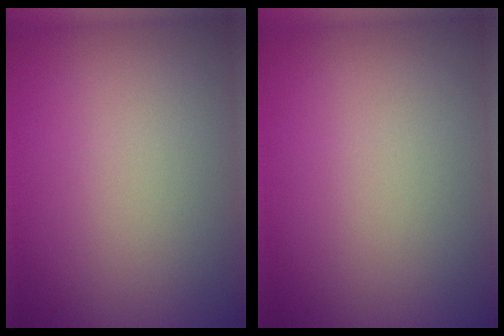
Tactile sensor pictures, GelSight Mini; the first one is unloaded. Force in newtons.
{"total": 0.0}